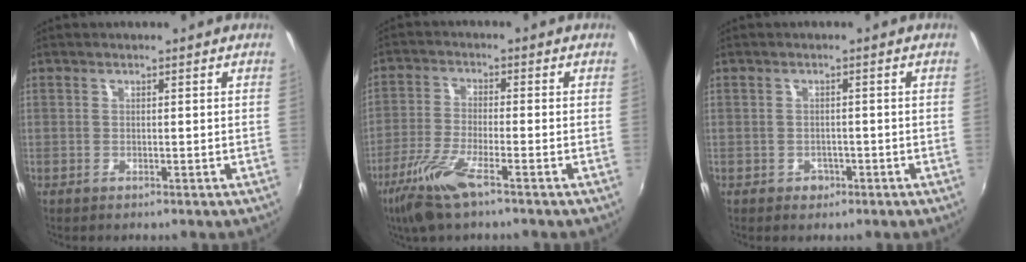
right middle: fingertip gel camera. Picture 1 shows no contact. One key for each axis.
{"total": 8.9, "fx": -5.7, "fy": 1.3, "fz": 6.8, "tx": -0.153, "ty": -0.019, "tz": -0.113}
{"total": 2.2, "fx": -1.0, "fy": 1.9, "fz": 0.5, "tx": -0.011, "ty": -0.001, "tz": -0.012}